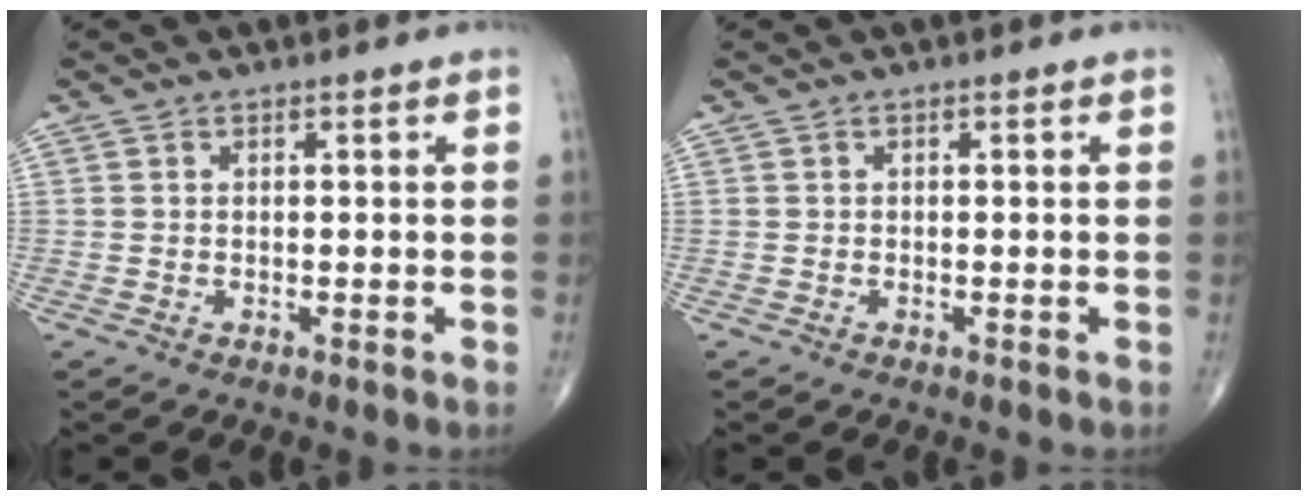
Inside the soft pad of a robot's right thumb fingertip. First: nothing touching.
{"total": 0.0}